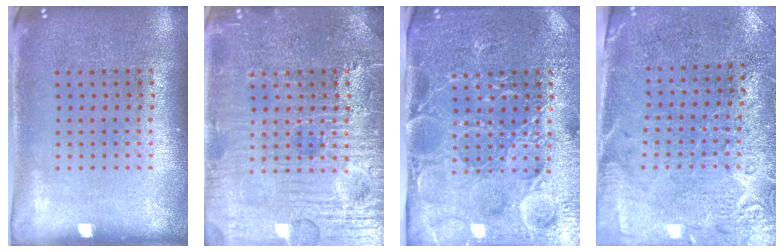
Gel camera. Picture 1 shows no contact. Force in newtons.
{"total": 4.8, "press": 4.7, "slide": 0.5}
{"total": 4.9, "press": 4.5, "slide": 1.9}
{"total": 2.8, "press": 2.5, "slide": 1.3}